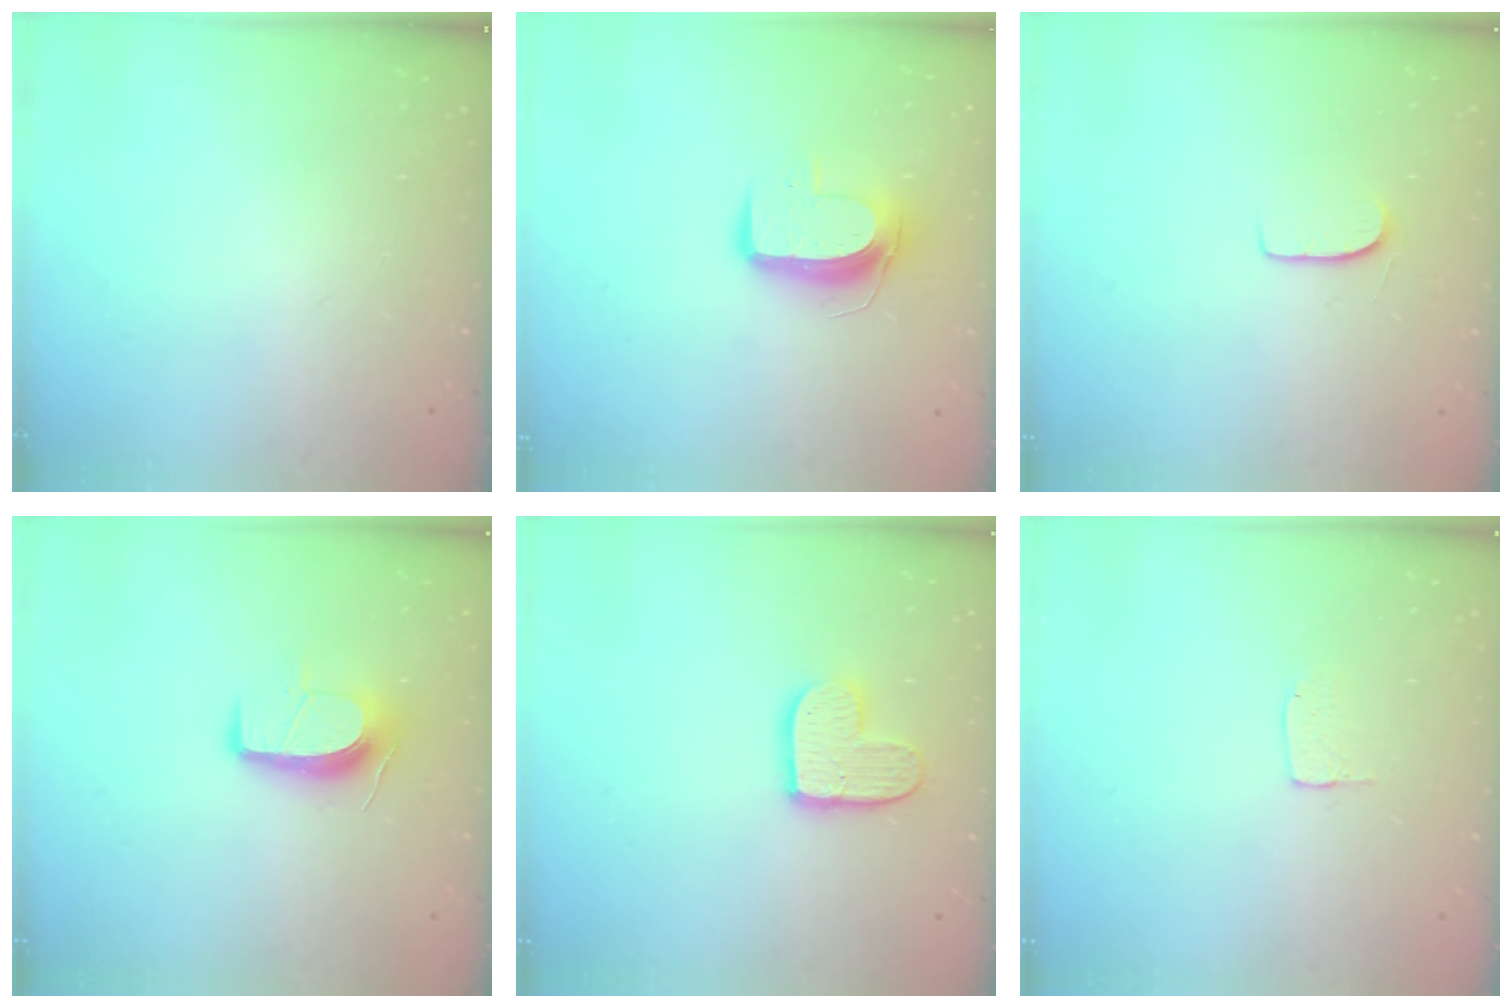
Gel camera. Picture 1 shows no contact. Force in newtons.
{"total": 9.8, "press": 9.7, "slide": 1.0}
{"total": 6.1, "press": 6.1, "slide": 0.5}
{"total": 10.2, "press": 10.2, "slide": 0.8}
{"total": 11.5, "press": 11.4, "slide": 1.0}
{"total": 3.7, "press": 3.7, "slide": 0.2}